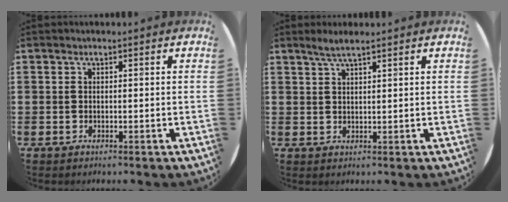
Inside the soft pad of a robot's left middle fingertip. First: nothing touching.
{"total": 2.3, "force": [1.9, 0.1, 1.3], "torque": [-0.027, 0.003, 0.033]}